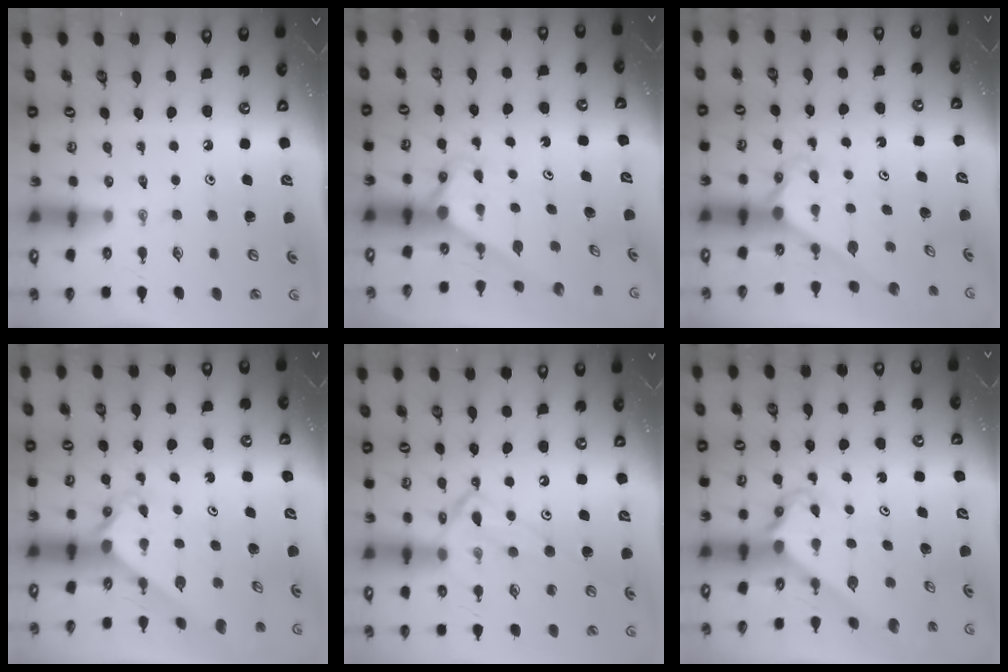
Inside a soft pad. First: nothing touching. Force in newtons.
{"total": 2.6, "press": 2.6, "slide": 0.0}
{"total": 2.3, "press": 2.3, "slide": 0.2}
{"total": 2.5, "press": 2.5, "slide": 0.3}
{"total": 14.8, "press": 14.8, "slide": 1.0}
{"total": 2.7, "press": 2.7, "slide": 0.2}